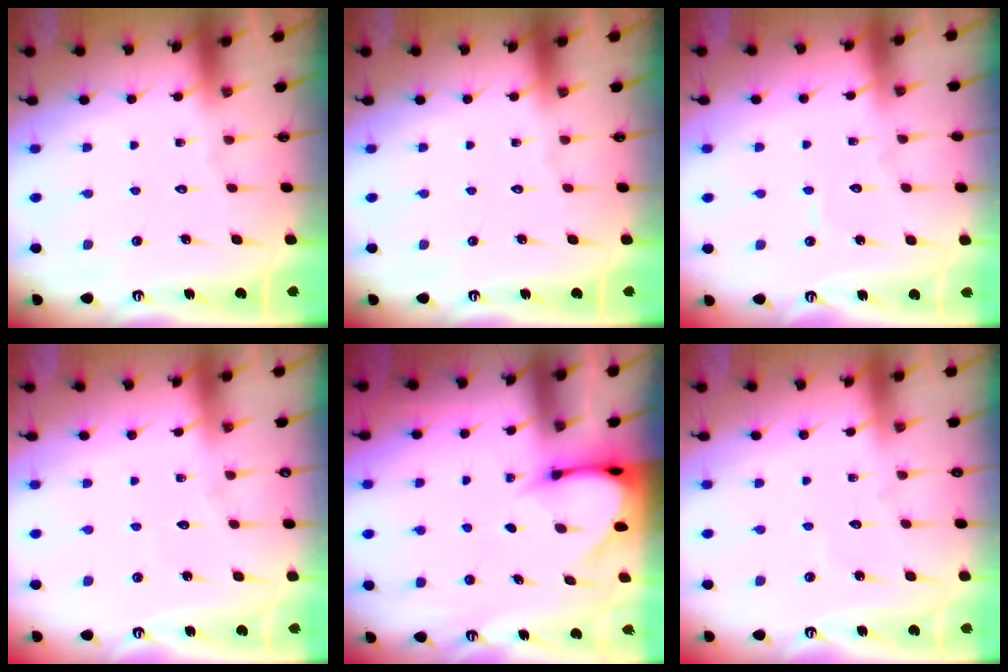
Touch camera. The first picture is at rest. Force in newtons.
{"total": 0.0}
{"total": 4.2, "press": 4.2, "slide": 0.4}
{"total": 2.3, "press": 2.3, "slide": 0.3}
{"total": 3.4, "press": 3.4, "slide": 0.3}
{"total": 2.0, "press": 2.0, "slide": 0.1}